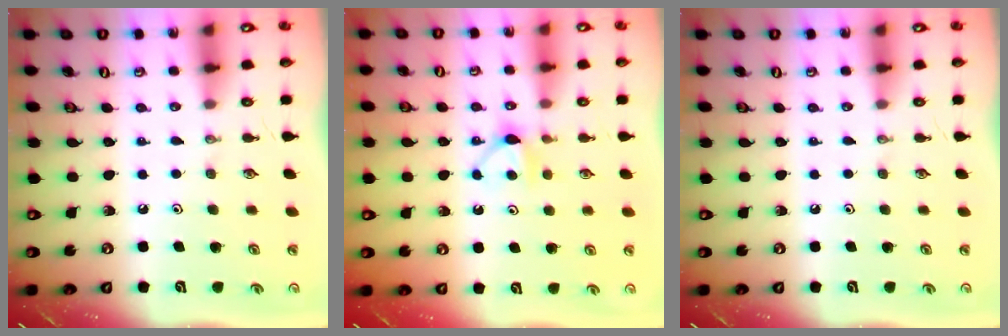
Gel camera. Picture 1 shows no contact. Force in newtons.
{"total": 6.2, "press": 6.2, "slide": 0.5}
{"total": 0.0}